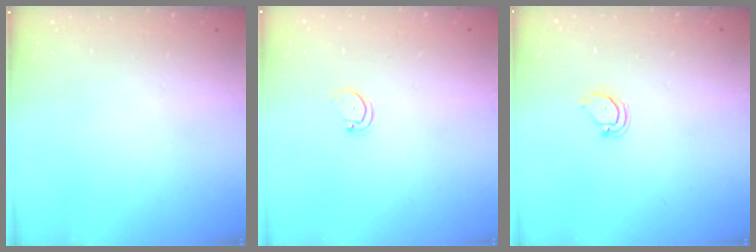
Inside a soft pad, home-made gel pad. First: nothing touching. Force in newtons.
{"total": 1.6, "press": 1.6, "slide": 0.4}
{"total": 3.4, "press": 3.4, "slide": 0.6}